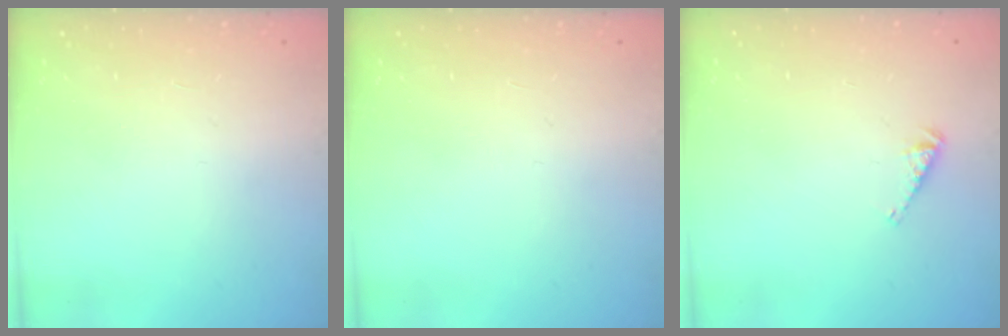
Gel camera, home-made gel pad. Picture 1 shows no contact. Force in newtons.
{"total": 0.0}
{"total": 3.4, "press": 3.4, "slide": 0.4}